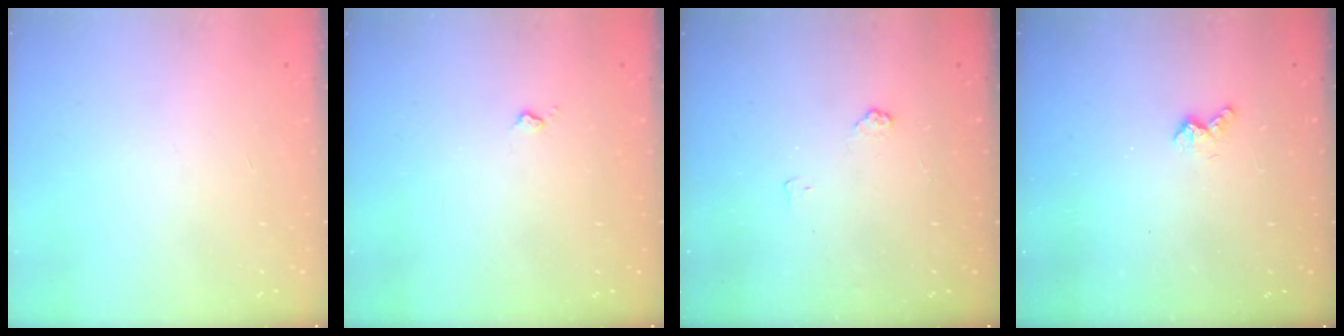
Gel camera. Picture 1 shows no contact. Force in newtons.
{"total": 3.6, "press": 3.5, "slide": 0.5}
{"total": 4.0, "press": 4.0, "slide": 0.5}
{"total": 2.6, "press": 2.6, "slide": 0.6}